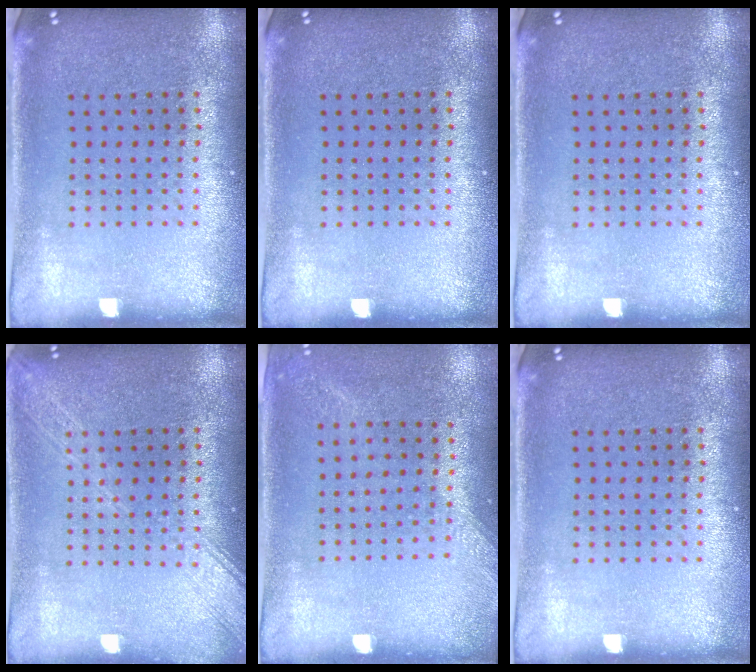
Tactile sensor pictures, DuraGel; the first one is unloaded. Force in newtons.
{"total": 0.0}
{"total": 0.0}
{"total": 3.4, "press": 3.4, "slide": 0.4}
{"total": 1.3, "press": 1.1, "slide": 0.7}
{"total": 0.0}